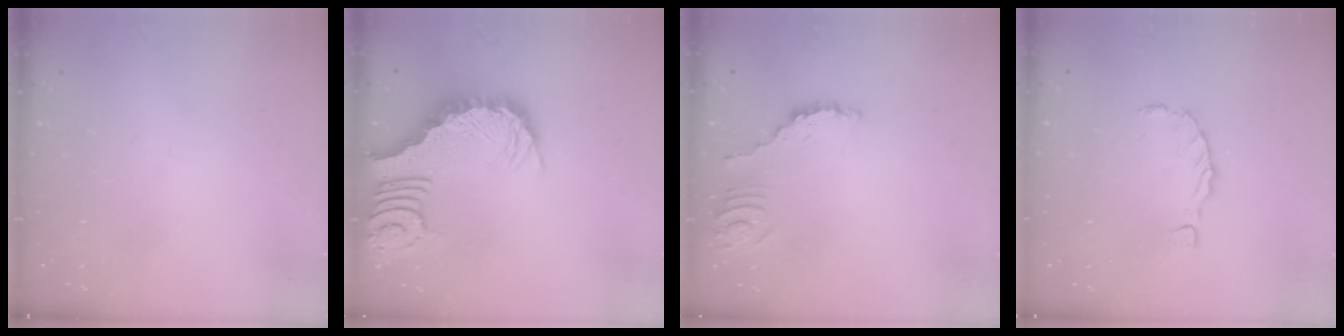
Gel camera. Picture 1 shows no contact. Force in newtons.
{"total": 3.8, "press": 3.7, "slide": 0.7}
{"total": 3.0, "press": 3.0, "slide": 0.1}
{"total": 0.0}